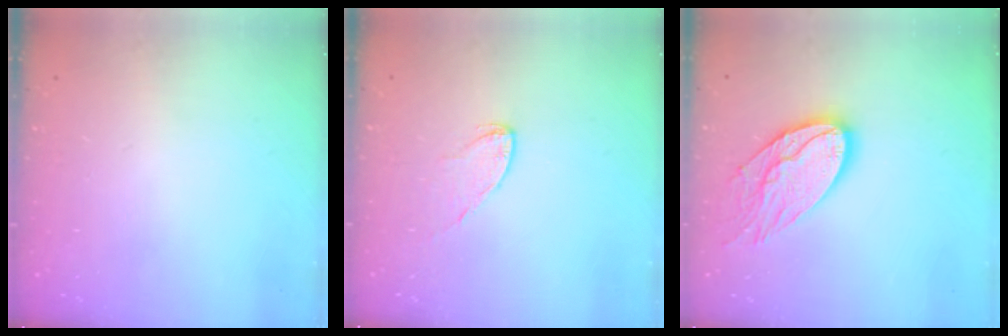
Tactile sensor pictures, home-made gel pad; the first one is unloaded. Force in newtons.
{"total": 5.3, "press": 5.3, "slide": 0.5}
{"total": 14.7, "press": 14.6, "slide": 0.9}